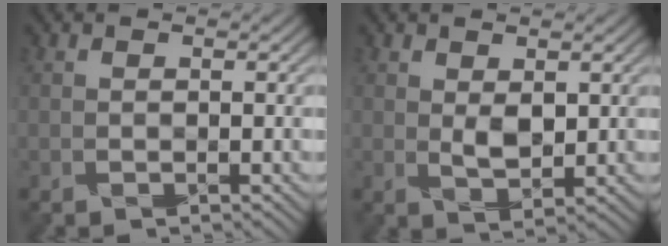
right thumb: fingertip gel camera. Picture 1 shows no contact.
{"total": 2.5, "force": [1.0, 1.3, 1.9], "torque": [-0.044, -0.007, 0.026]}